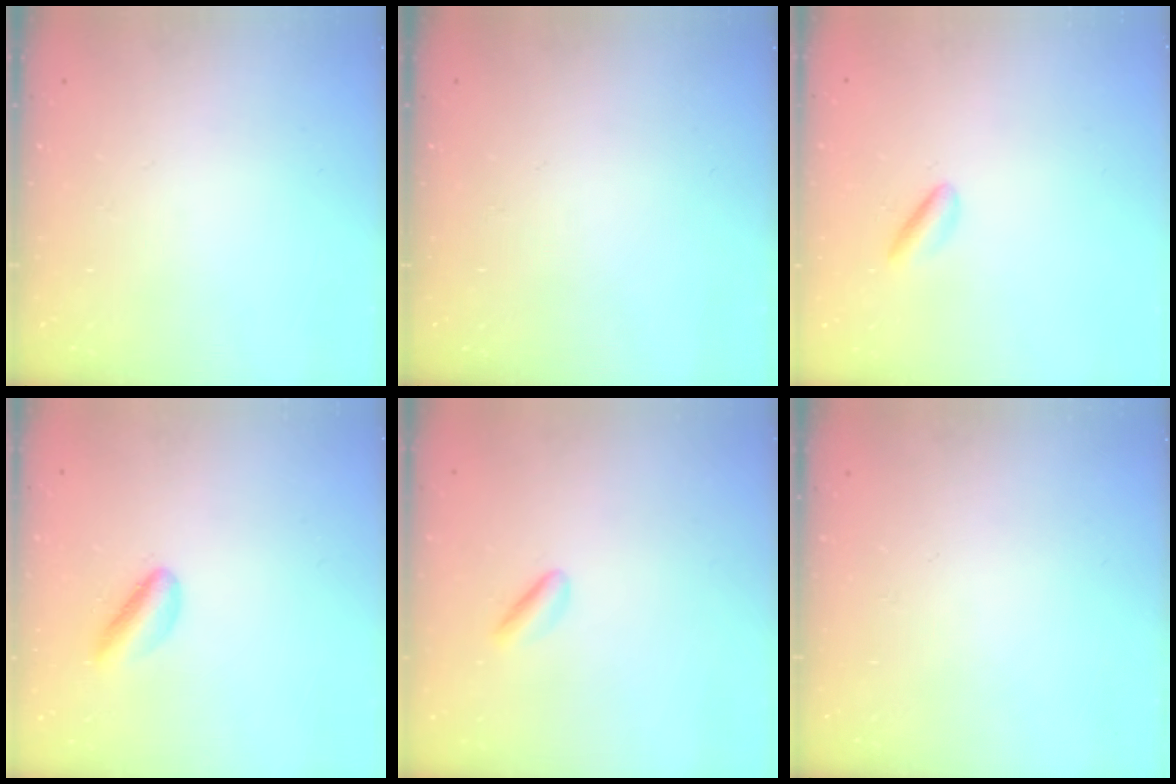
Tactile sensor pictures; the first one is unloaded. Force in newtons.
{"total": 0.0}
{"total": 1.8, "press": 1.7, "slide": 0.5}
{"total": 4.7, "press": 4.7, "slide": 0.9}
{"total": 2.8, "press": 2.6, "slide": 1.2}
{"total": 0.0}